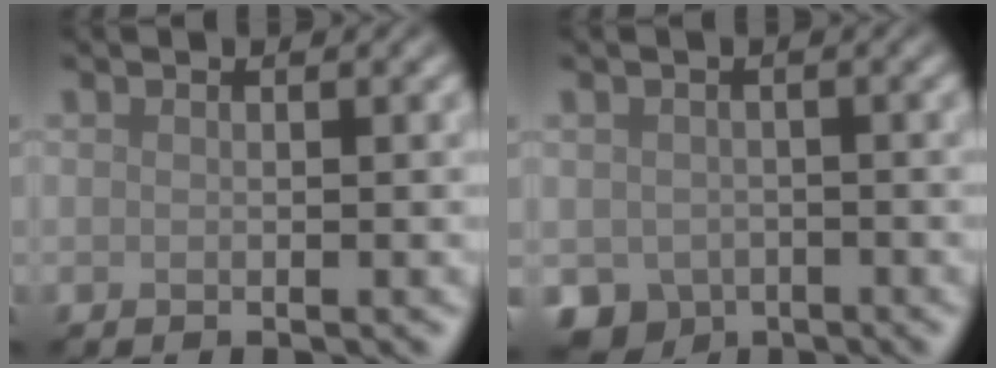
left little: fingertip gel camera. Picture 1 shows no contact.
{"total": 4.1, "force": [-2.2, 3.3, 1.3], "torque": [-0.028, -0.023, -0.033]}